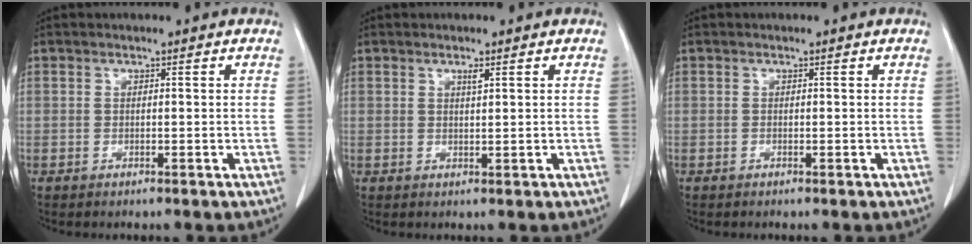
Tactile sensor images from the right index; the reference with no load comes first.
{"total": 1.1, "force": [0.7, 0.0, 0.9], "torque": [-0.017, -0.005, 0.011]}
{"total": 0.0}